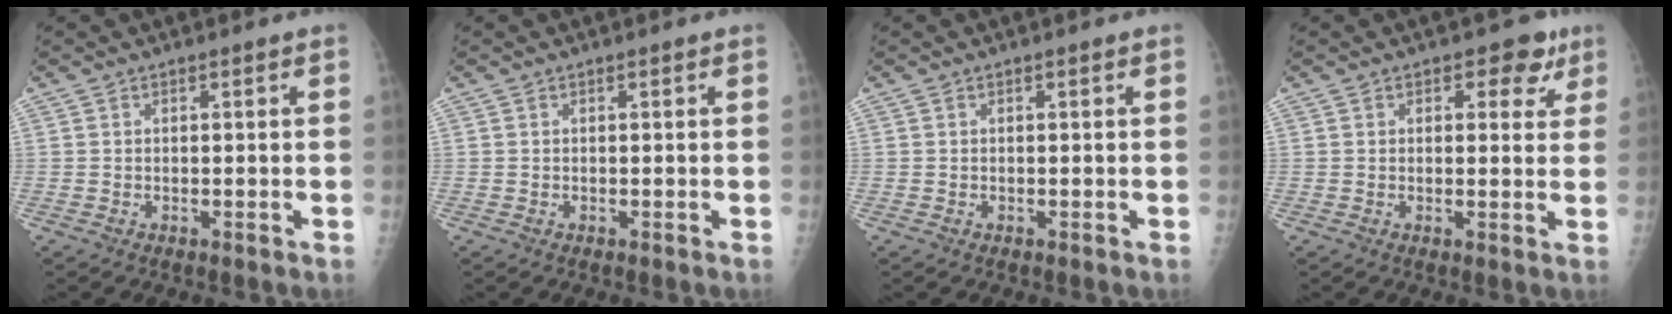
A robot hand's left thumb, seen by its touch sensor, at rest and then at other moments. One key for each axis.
{"total": 0.0}
{"total": 0.0}
{"total": 5.4, "fx": 2.7, "fy": 3.4, "fz": 3.1, "tx": 0.001, "ty": -0.007, "tz": 0.027}